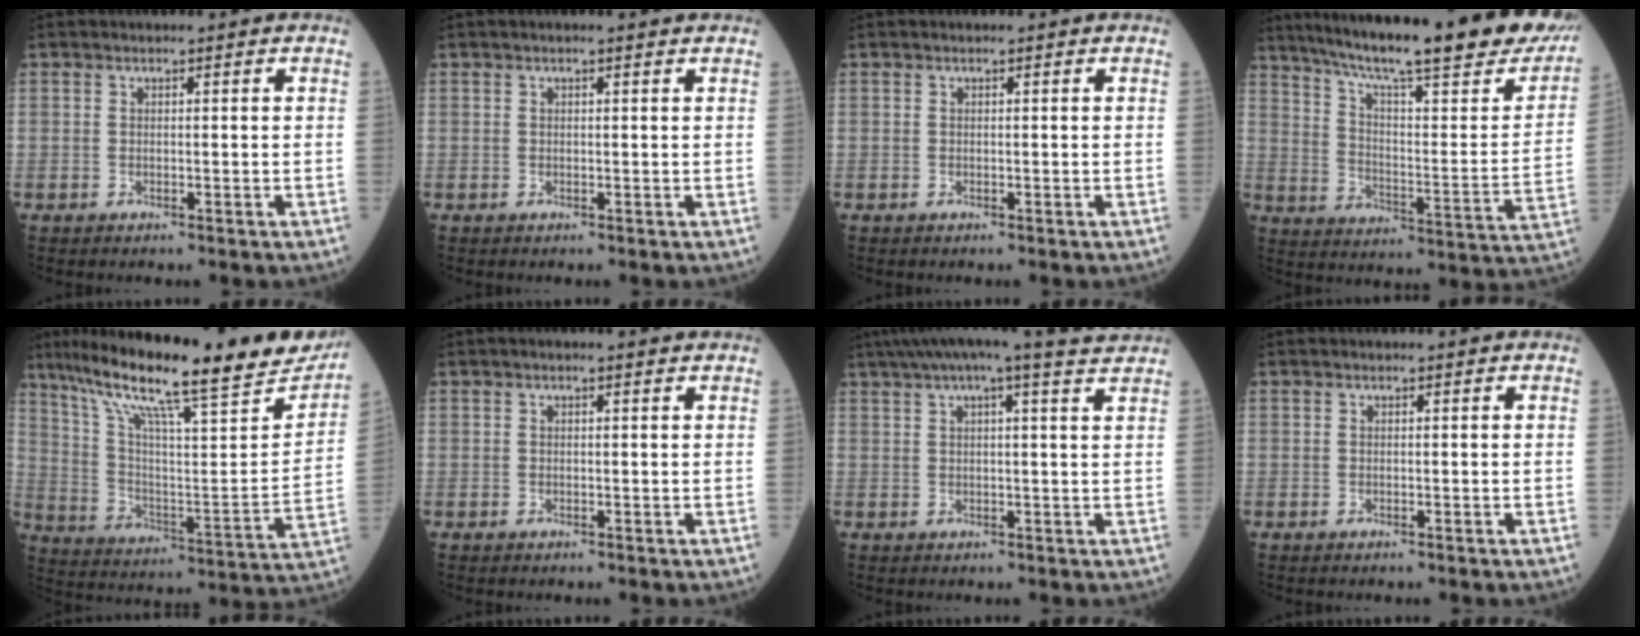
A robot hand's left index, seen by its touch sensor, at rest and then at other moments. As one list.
[{"total": 1.0, "force": [0.8, -0.1, 0.6], "torque": [-0.012, 0.006, 0.012]}, {"total": 0.0}, {"total": 30.9, "force": [24.9, 3.2, 18.0], "torque": [-0.274, -0.051, 0.331]}, {"total": 27.9, "force": [21.8, 3.7, 17.0], "torque": [-0.286, -0.002, 0.315]}, {"total": 1.0, "force": [0.7, 0.1, 0.7], "torque": [-0.014, 0.010, 0.010]}, {"total": 11.1, "force": [9.3, -0.1, 5.9], "torque": [-0.101, 0.034, 0.116]}, {"total": 0.0}]